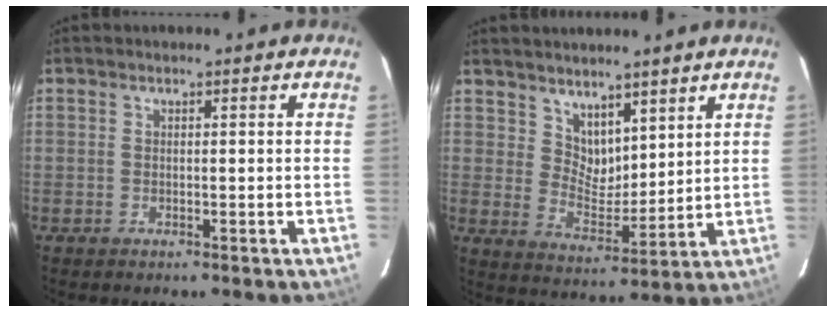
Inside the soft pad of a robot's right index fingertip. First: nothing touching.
{"total": 7.8, "force": [5.8, 4.3, 2.9], "torque": [-0.042, 0.001, 0.111]}